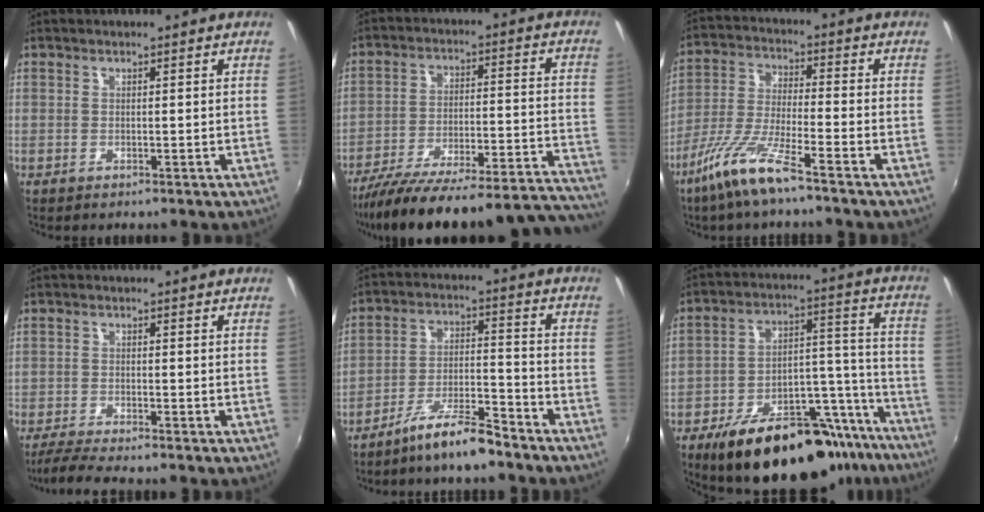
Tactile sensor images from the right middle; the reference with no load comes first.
{"total": 30.3, "force": [-27.6, 2.5, 12.3], "torque": [-0.159, -0.037, -0.388]}
{"total": 10.0, "force": [-6.9, 0.8, 7.2], "torque": [-0.155, -0.010, -0.135]}
{"total": 5.6, "force": [-5.1, -0.3, 2.3], "torque": [-0.071, -0.018, -0.093]}
{"total": 9.2, "force": [-7.8, 1.2, 4.8], "torque": [-0.098, 0.009, -0.136]}
{"total": 26.5, "force": [-20.4, 10.4, 13.4], "torque": [-0.185, 0.046, -0.275]}